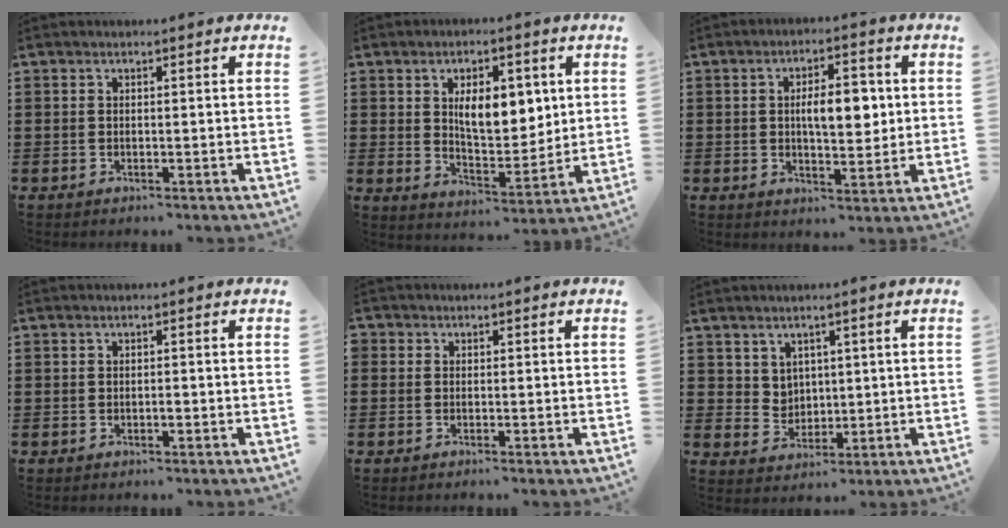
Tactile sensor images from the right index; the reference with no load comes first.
{"total": 8.5, "force": [2.6, 4.4, 6.8], "torque": [-0.112, 0.001, 0.040]}
{"total": 6.8, "force": [0.6, 2.9, 6.1], "torque": [-0.094, 0.002, 0.002]}
{"total": 0.7, "force": [-0.2, 0.3, 0.6], "torque": [-0.012, -0.004, -0.004]}
{"total": 0.7, "force": [-0.4, 0.6, 0.0], "torque": [-0.001, 0.004, -0.009]}
{"total": 3.8, "force": [2.4, 2.9, 0.7], "torque": [-0.029, 0.003, 0.045]}